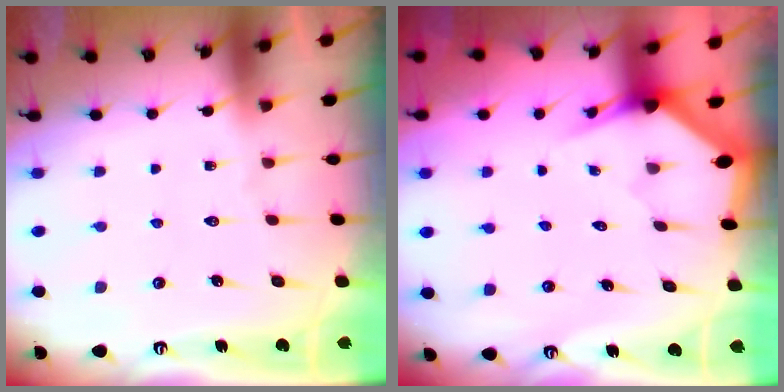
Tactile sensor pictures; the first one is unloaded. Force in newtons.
{"total": 2.8, "press": 2.8, "slide": 0.1}